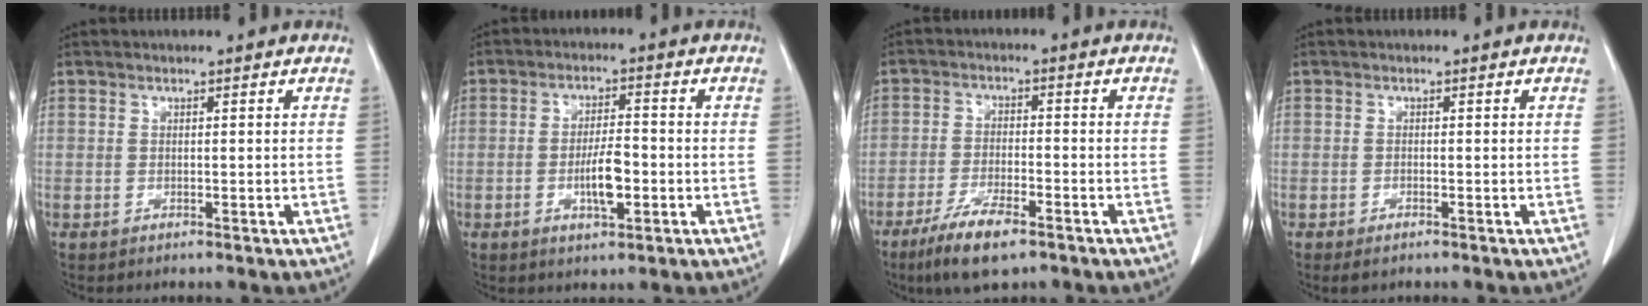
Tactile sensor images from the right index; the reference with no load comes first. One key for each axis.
{"total": 5.8, "fx": -1.6, "fy": 1.6, "fz": 5.3, "tx": -0.098, "ty": 0.000, "tz": -0.026}
{"total": 8.1, "fx": -5.4, "fy": 1.6, "fz": 5.8, "tx": -0.111, "ty": -0.015, "tz": -0.093}
{"total": 1.6, "fx": -1.1, "fy": 0.5, "fz": 1.0, "tx": -0.017, "ty": -0.003, "tz": -0.014}